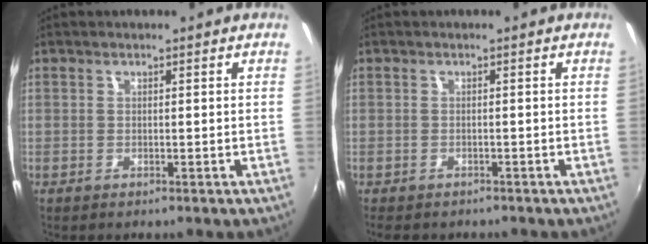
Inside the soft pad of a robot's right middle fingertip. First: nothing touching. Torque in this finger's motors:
{"motor_torque": [0.57, -0.58, 0.08, 0.05]}